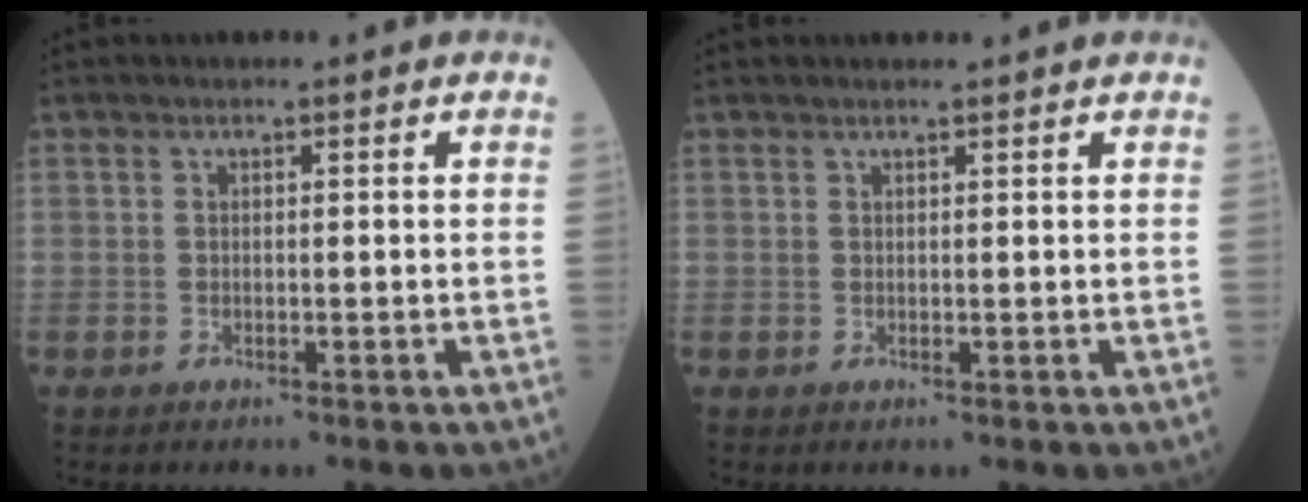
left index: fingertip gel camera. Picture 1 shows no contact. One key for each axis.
{"total": 1.6, "fx": 1.5, "fy": -0.2, "fz": 0.5, "tx": -0.007, "ty": 0.005, "tz": 0.021}